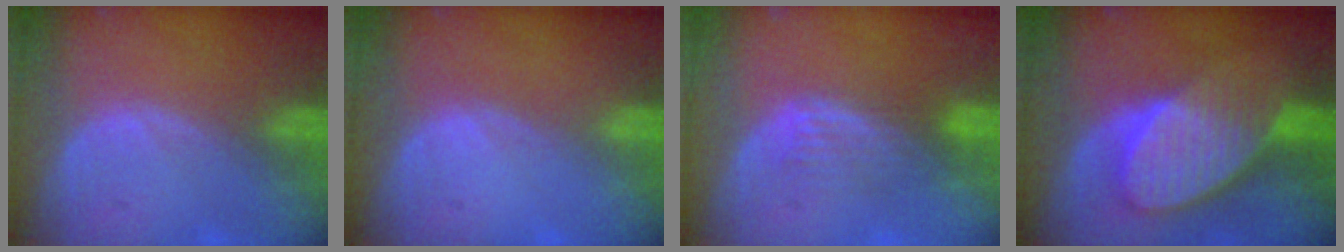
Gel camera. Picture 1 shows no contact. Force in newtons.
{"total": 0.0}
{"total": 4.4, "press": 3.7, "slide": 2.3}
{"total": 9.4, "press": 8.3, "slide": 4.6}